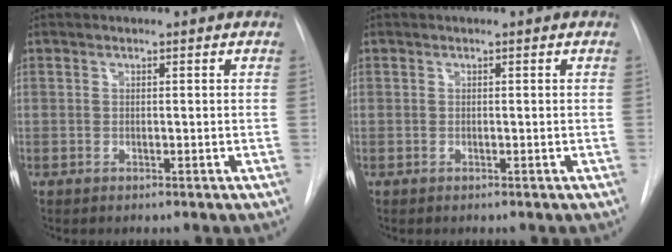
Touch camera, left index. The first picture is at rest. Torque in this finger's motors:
{"motor_torque": [0.00, 0.00, 0.00, 0.00]}